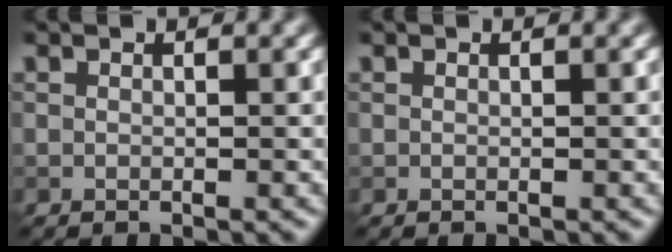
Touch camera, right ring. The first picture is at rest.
{"total": 0.0}